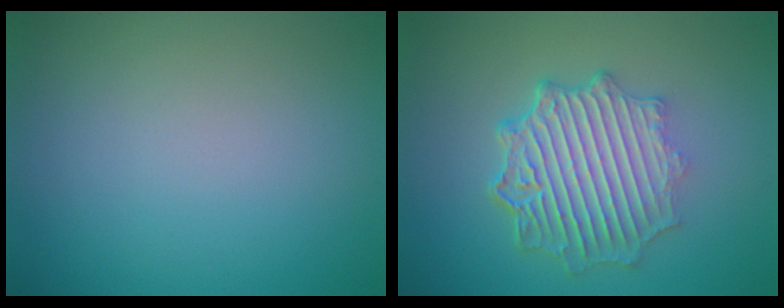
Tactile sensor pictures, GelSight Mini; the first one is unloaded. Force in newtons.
{"total": 6.8, "press": 5.1, "slide": 4.5}